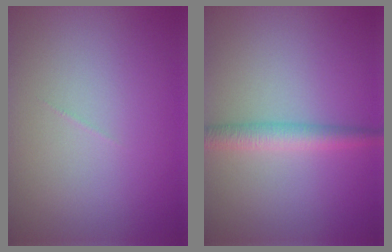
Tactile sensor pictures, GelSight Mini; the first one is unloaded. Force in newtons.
{"total": 2.6, "press": 2.6, "slide": 0.1}